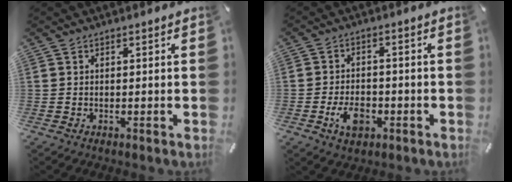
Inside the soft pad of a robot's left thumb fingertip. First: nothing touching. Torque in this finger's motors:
{"motor_torque": [0.44, 1.89, 0.73, 0.26, 0.03]}